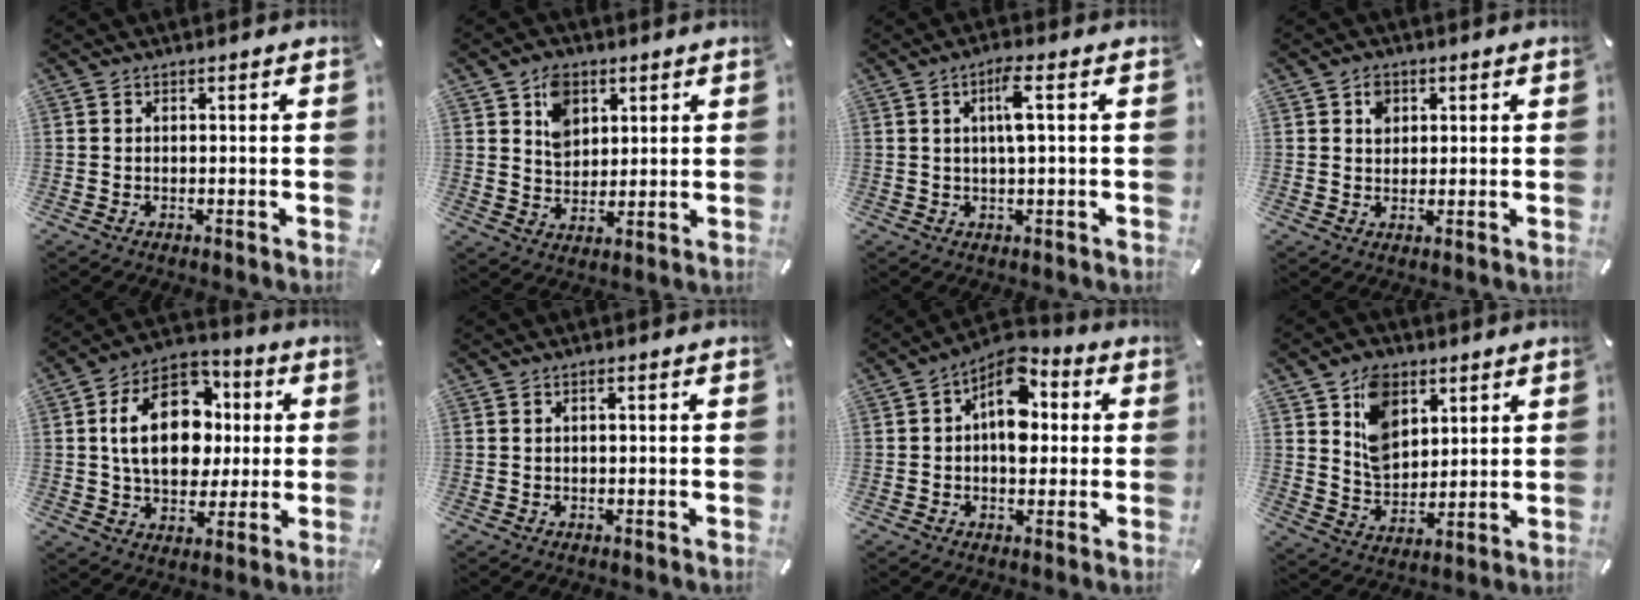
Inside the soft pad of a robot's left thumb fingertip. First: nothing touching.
{"total": 7.3, "force": [3.4, 5.8, 2.7], "torque": [-0.042, 0.001, 0.060]}
{"total": 5.5, "force": [1.3, 0.9, 5.3], "torque": [-0.097, -0.002, 0.016]}
{"total": 3.4, "force": [1.3, 2.9, 1.2], "torque": [-0.006, -0.004, 0.018]}
{"total": 19.1, "force": [2.3, 13.8, 12.9], "torque": [-0.220, 0.003, 0.041]}
{"total": 0.8, "force": [0.2, 0.4, 0.7], "torque": [-0.014, 0.003, 0.002]}
{"total": 10.6, "force": [2.5, 7.1, 7.5], "torque": [-0.105, -0.017, 0.041]}
{"total": 10.3, "force": [5.2, 7.6, 4.6], "torque": [-0.083, -0.013, 0.101]}